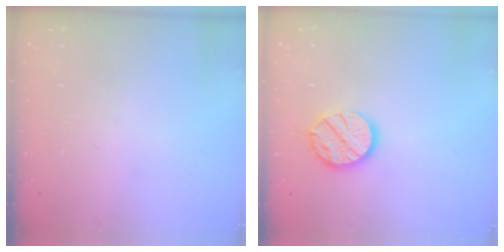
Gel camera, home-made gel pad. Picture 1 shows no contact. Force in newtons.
{"total": 11.9, "press": 11.9, "slide": 0.7}